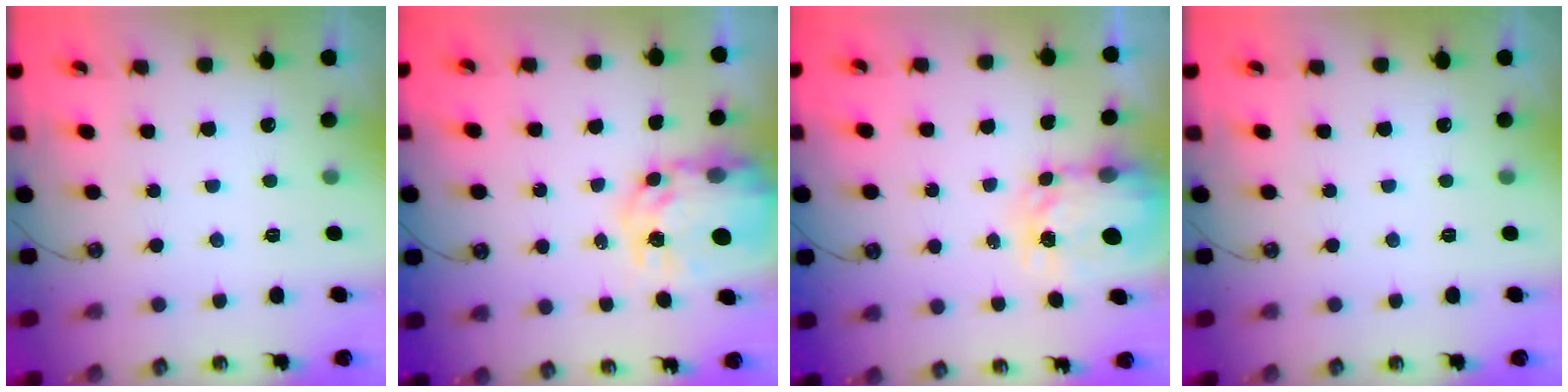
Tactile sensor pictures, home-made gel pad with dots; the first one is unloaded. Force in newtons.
{"total": 9.9, "press": 9.9, "slide": 0.8}
{"total": 5.1, "press": 5.1, "slide": 0.6}
{"total": 0.0}